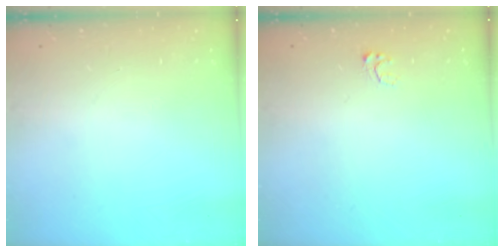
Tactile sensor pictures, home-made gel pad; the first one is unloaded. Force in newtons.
{"total": 3.1, "press": 3.1, "slide": 0.2}